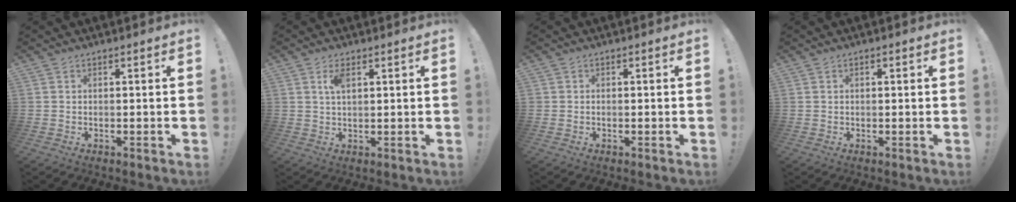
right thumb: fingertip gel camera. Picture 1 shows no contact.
{"total": 3.5, "force": [1.5, 1.6, 2.7], "torque": [-0.047, 0.000, 0.024]}
{"total": 0.7, "force": [-0.2, 0.6, 0.0], "torque": [0.001, 0.004, -0.003]}
{"total": 0.6, "force": [0.0, 0.4, 0.4], "torque": [-0.008, 0.004, -0.001]}